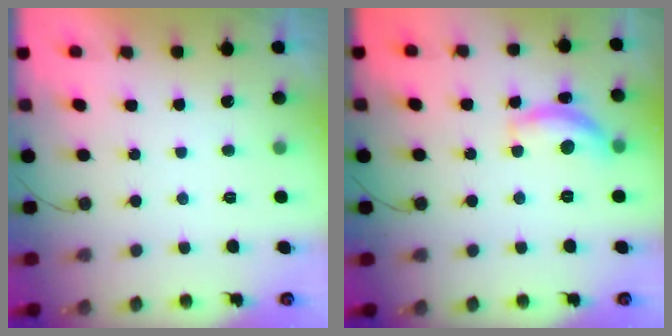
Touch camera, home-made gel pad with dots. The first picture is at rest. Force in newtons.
{"total": 11.4, "press": 11.4, "slide": 0.6}